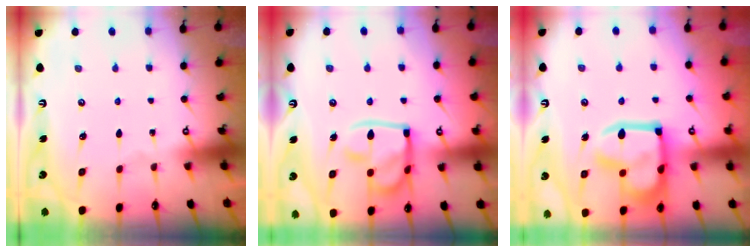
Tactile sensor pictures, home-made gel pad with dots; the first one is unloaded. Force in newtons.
{"total": 15.6, "press": 15.5, "slide": 1.6}
{"total": 20.2, "press": 20.2, "slide": 1.5}